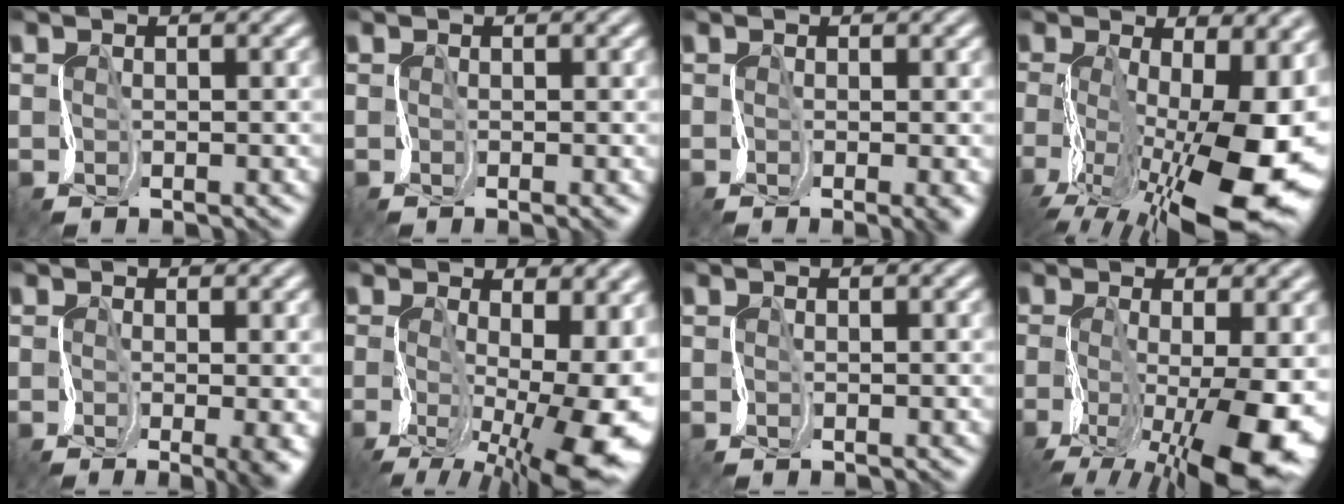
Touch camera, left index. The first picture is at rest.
{"total": 1.0, "force": [-0.3, 0.2, 0.9], "torque": [-0.012, -0.006, -0.009]}
{"total": 2.4, "force": [-0.5, 0.7, 2.2], "torque": [-0.028, -0.011, -0.011]}
{"total": 14.7, "force": [-3.2, 6.8, 12.6], "torque": [-0.233, -0.013, -0.055]}
{"total": 5.2, "force": [-1.2, 2.1, 4.6], "torque": [-0.071, -0.013, -0.015]}
{"total": 11.5, "force": [-2.2, 5.6, 9.8], "torque": [-0.168, -0.031, -0.024]}
{"total": 0.0}
{"total": 9.4, "force": [-3.1, 3.8, 8.0], "torque": [-0.168, -0.035, -0.050]}